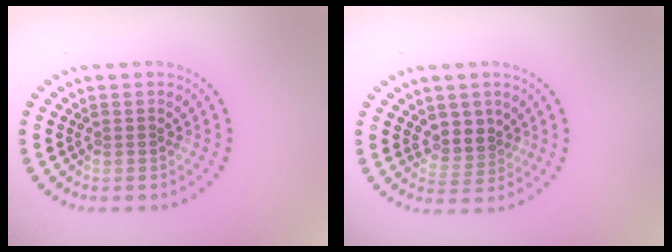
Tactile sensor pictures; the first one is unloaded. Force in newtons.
{"total": 2.4, "press": 2.0, "slide": 1.3}